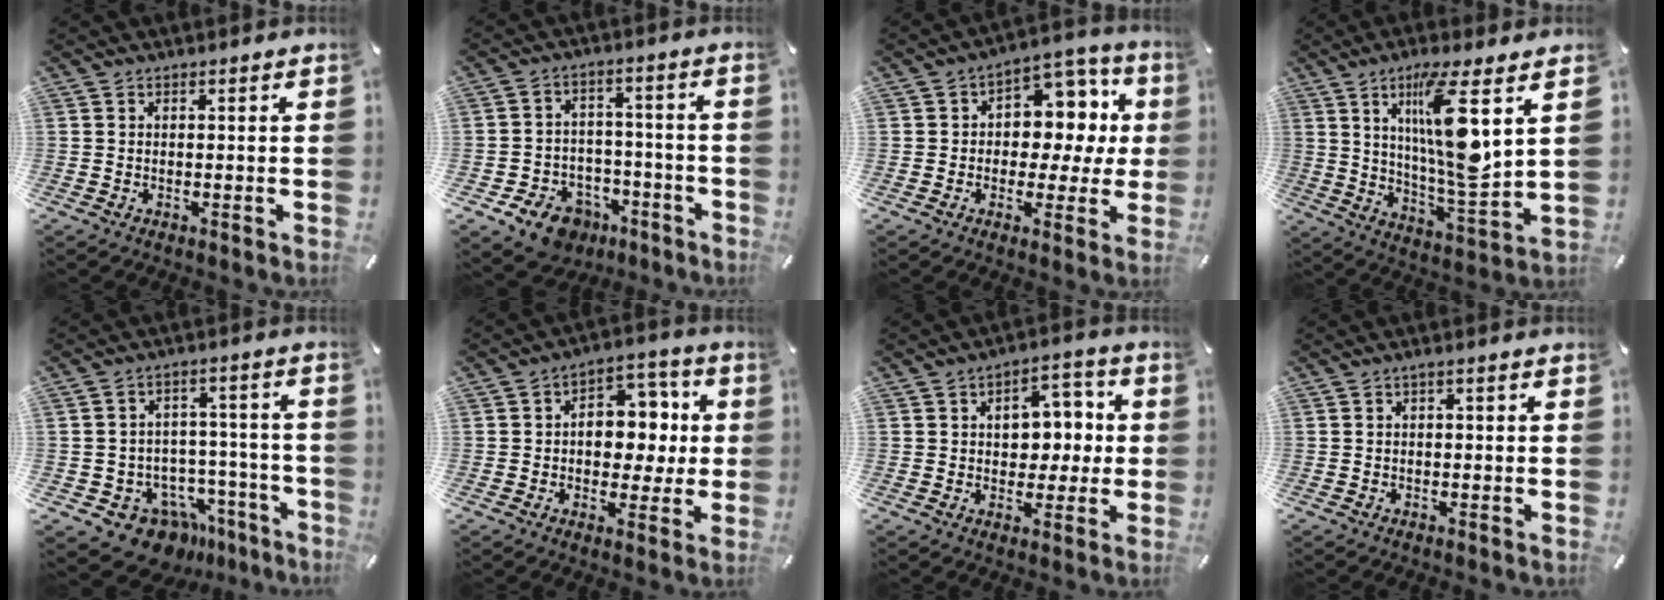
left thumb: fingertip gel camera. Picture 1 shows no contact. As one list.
[{"total": 9.6, "force": [-6.2, 6.6, 3.2], "torque": [-0.057, 0.048, -0.108]}, {"total": 9.9, "force": [1.1, 7.9, 5.9], "torque": [-0.073, -0.013, 0.021]}, {"total": 16.8, "force": [6.6, 3.3, 15.1], "torque": [-0.290, -0.034, 0.093]}, {"total": 12.0, "force": [-8.1, 7.8, 4.1], "torque": [-0.048, 0.056, -0.131]}, {"total": 9.6, "force": [-0.1, 7.9, 5.4], "torque": [-0.055, -0.005, -0.004]}, {"total": 9.9, "force": [0.5, 7.7, 6.2], "torque": [-0.069, 0.004, 0.004]}, {"total": 1.8, "force": [-0.9, 0.9, 1.3], "torque": [-0.023, 0.007, -0.019]}]